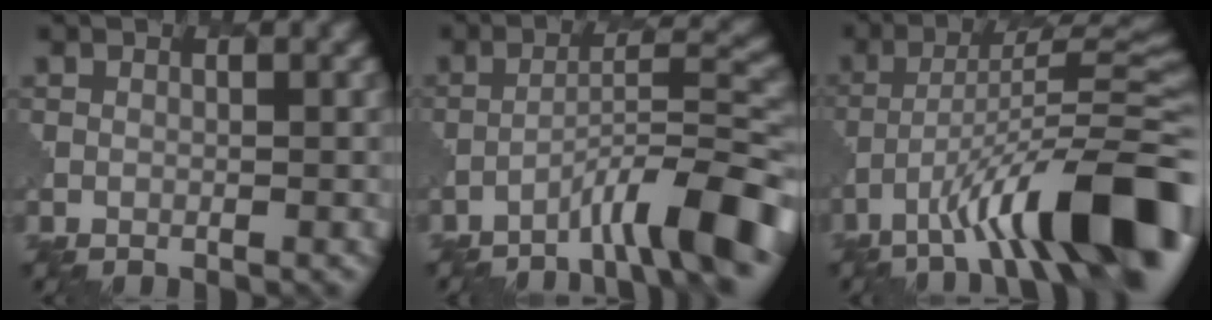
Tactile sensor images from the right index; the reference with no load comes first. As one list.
[{"total": 7.9, "force": [-5.3, 0.9, 5.9], "torque": [-0.084, 0.019, -0.083]}, {"total": 13.3, "force": [-7.3, 2.8, 10.7], "torque": [-0.161, 0.016, -0.113]}]